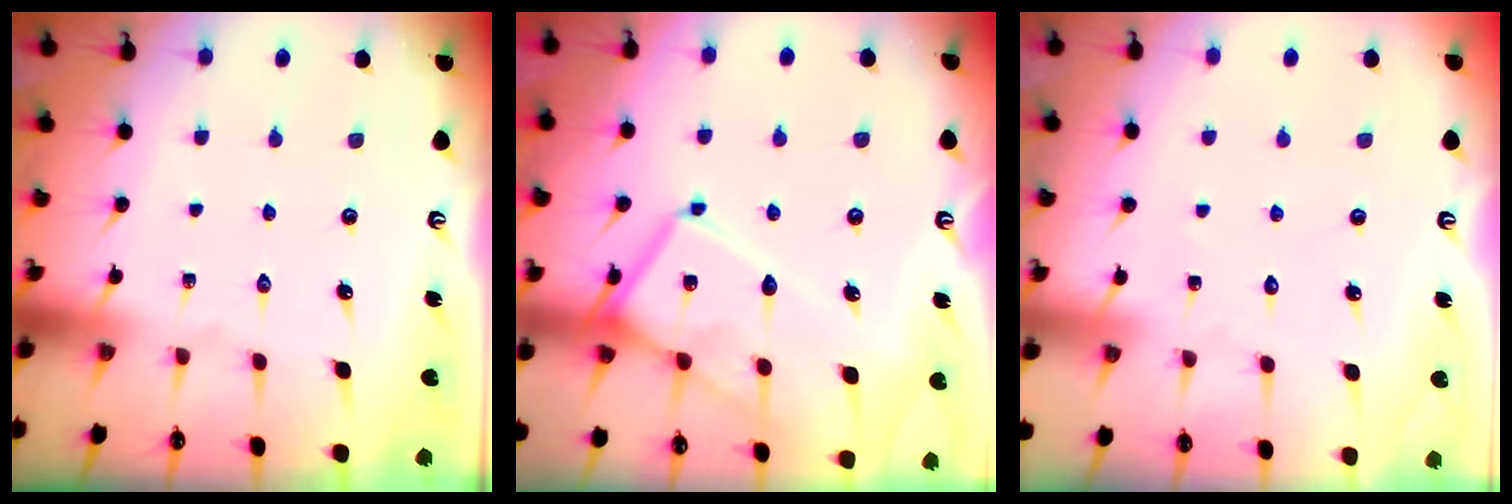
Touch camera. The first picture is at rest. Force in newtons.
{"total": 14.2, "press": 14.1, "slide": 1.4}
{"total": 2.7, "press": 2.7, "slide": 0.2}